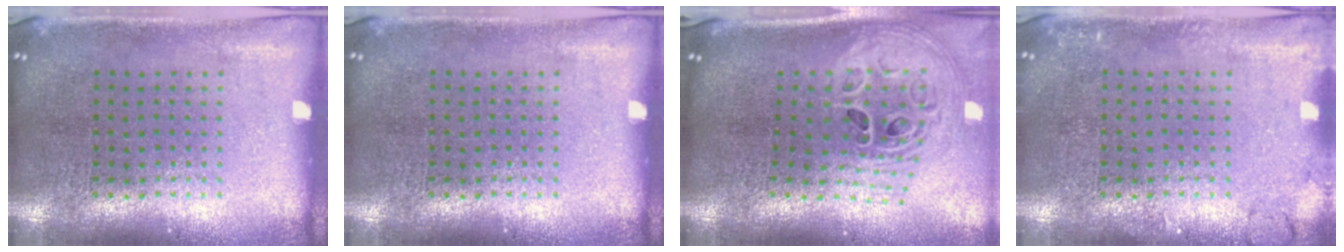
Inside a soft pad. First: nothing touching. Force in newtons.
{"total": 0.0}
{"total": 2.6, "press": 1.9, "slide": 1.8}
{"total": 1.4, "press": 1.4, "slide": 0.2}